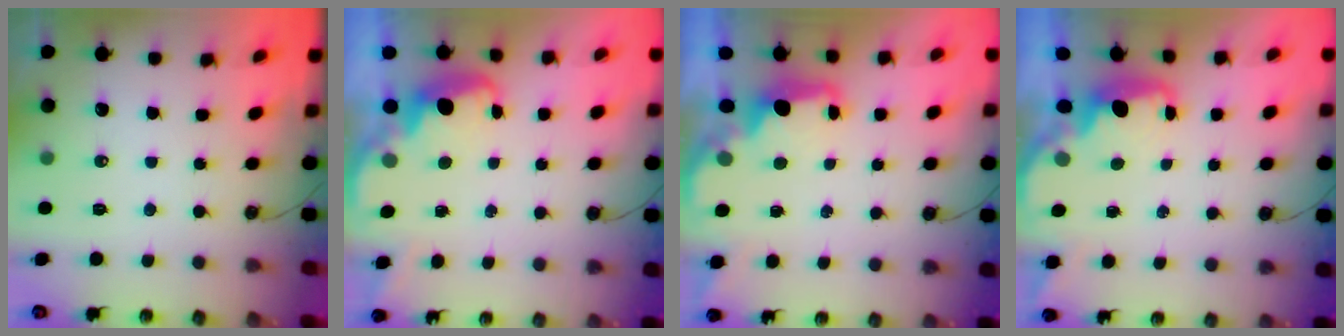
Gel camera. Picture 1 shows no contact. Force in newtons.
{"total": 2.6, "press": 2.6, "slide": 0.5}
{"total": 2.0, "press": 1.8, "slide": 0.8}
{"total": 1.5, "press": 1.3, "slide": 0.7}